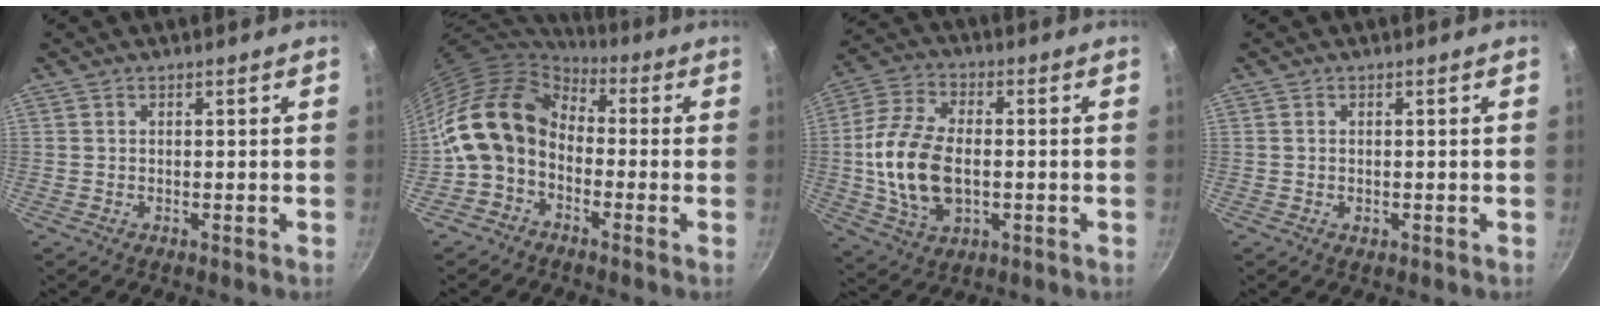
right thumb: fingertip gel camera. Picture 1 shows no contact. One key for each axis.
{"total": 14.0, "fx": -1.0, "fy": 10.7, "fz": 9.0, "tx": -0.146, "ty": 0.040, "tz": -0.038}
{"total": 15.0, "fx": -1.1, "fy": 9.1, "fz": 11.8, "tx": -0.229, "ty": 0.016, "tz": -0.021}
{"total": 0.8, "fx": -0.2, "fy": 0.6, "fz": 0.5, "tx": -0.008, "ty": 0.001, "tz": -0.001}